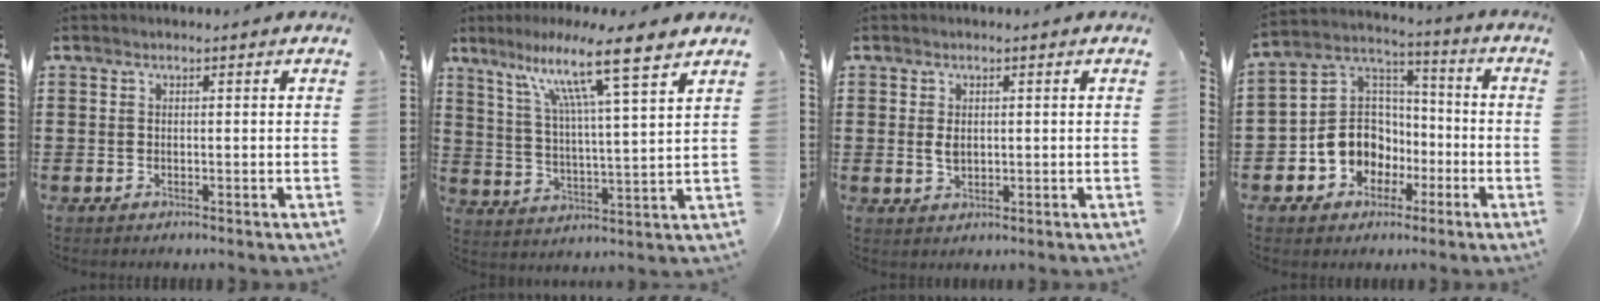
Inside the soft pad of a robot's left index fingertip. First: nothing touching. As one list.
[{"total": 11.7, "force": [8.7, 0.0, 7.9], "torque": [-0.155, -0.047, 0.135]}, {"total": 2.3, "force": [0.2, 1.4, 1.8], "torque": [-0.038, 0.005, 0.003]}, {"total": 9.6, "force": [-3.7, 8.6, 2.2], "torque": [-0.082, 0.019, -0.068]}]